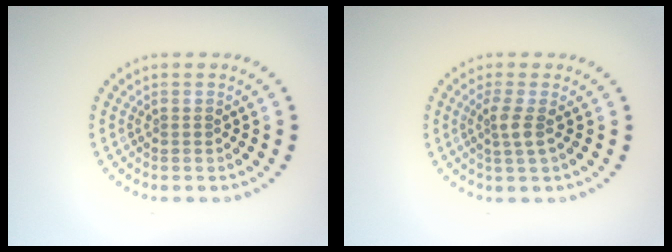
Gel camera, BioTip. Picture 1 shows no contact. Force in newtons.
{"total": 1.8, "press": 1.4, "slide": 1.0}